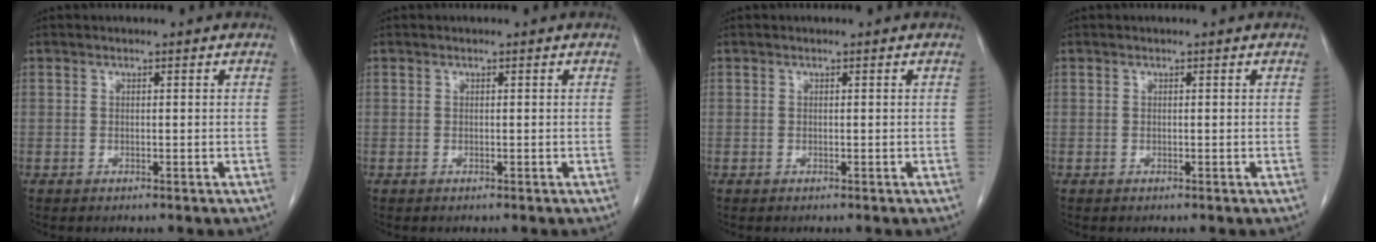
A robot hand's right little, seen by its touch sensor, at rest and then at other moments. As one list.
[{"total": 0.0}, {"total": 0.0}, {"total": 0.0}]